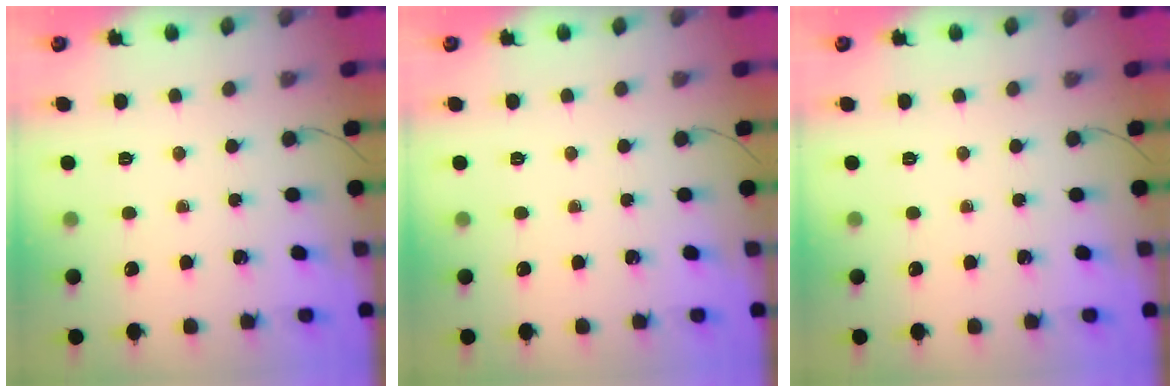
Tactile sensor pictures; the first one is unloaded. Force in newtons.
{"total": 0.0}
{"total": 0.0}